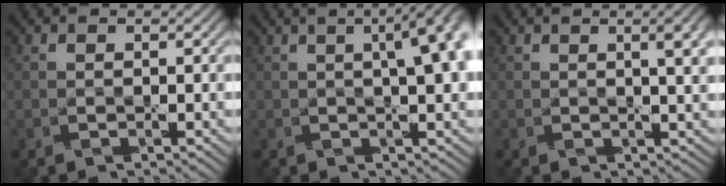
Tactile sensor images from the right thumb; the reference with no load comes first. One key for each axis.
{"total": 8.0, "fx": 1.6, "fy": 2.7, "fz": 7.3, "tx": -0.065, "ty": 0.032, "tz": 0.006}
{"total": 3.6, "fx": 1.2, "fy": 0.8, "fz": 3.4, "tx": -0.046, "ty": 0.008, "tz": 0.017}